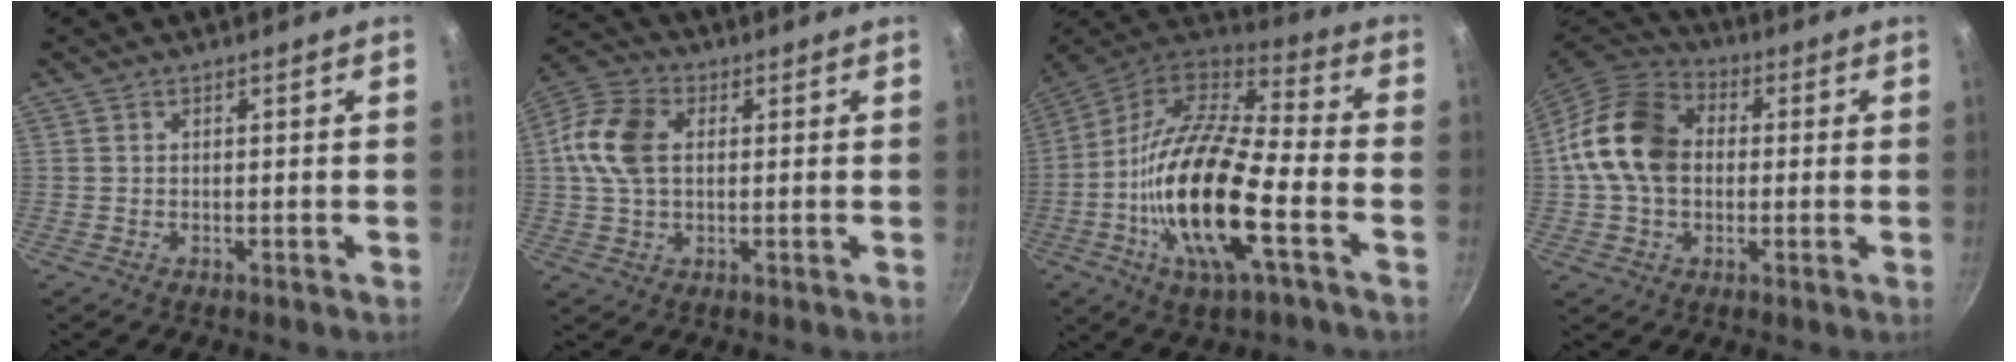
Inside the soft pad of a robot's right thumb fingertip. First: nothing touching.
{"total": 10.9, "force": [1.5, 7.3, 8.0], "torque": [-0.150, 0.016, 0.014]}
{"total": 23.6, "force": [-6.4, 8.3, 21.2], "torque": [-0.396, 0.027, -0.136]}
{"total": 15.3, "force": [0.8, 11.4, 10.2], "torque": [-0.165, 0.025, -0.003]}